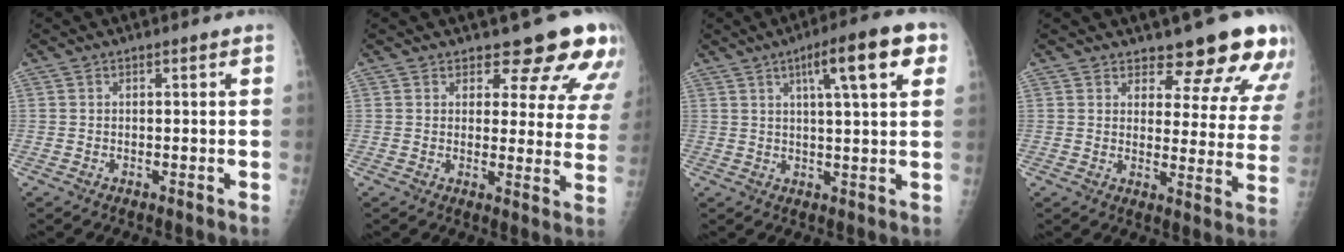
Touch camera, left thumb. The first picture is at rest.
{"total": 12.0, "force": [10.4, 4.5, 4.0], "torque": [0.000, -0.066, 0.101]}
{"total": 11.7, "force": [4.9, 2.2, 10.4], "torque": [-0.143, 0.002, 0.065]}
{"total": 14.0, "force": [11.8, 5.1, 5.6], "torque": [-0.014, -0.080, 0.128]}